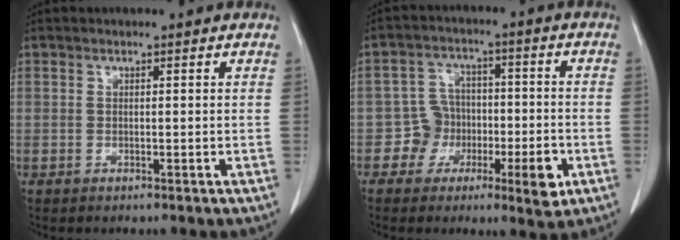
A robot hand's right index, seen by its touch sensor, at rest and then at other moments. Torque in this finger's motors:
{"motor_torque": [0.61, -0.17, 0.25, 0.03]}